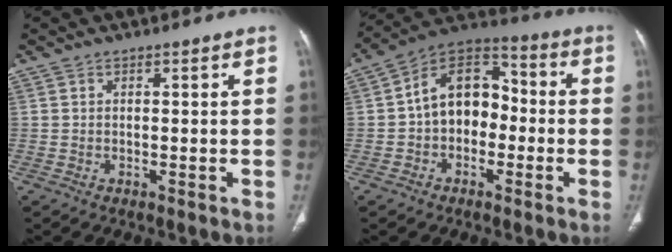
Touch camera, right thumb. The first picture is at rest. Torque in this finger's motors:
{"motor_torque": [0.46, 0.47, 0.15, -0.13, 0.09]}